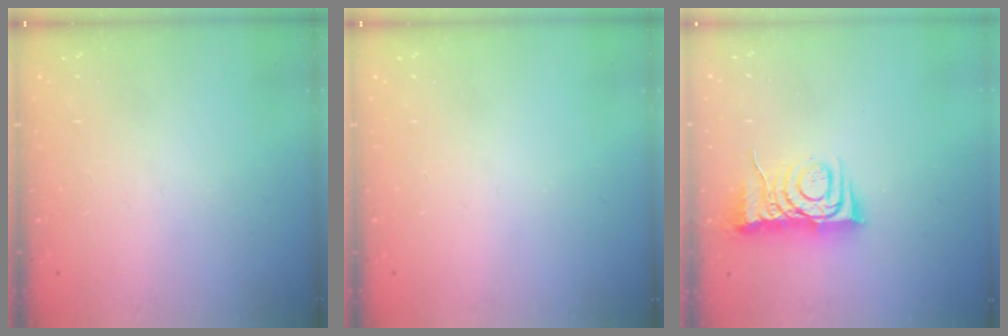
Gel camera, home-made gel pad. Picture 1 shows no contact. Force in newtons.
{"total": 0.0}
{"total": 7.2, "press": 7.1, "slide": 1.0}